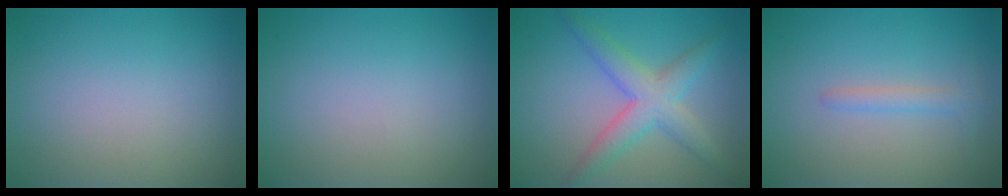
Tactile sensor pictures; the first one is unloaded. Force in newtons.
{"total": 0.0}
{"total": 4.5, "press": 4.5, "slide": 0.3}
{"total": 1.5, "press": 1.5, "slide": 0.1}